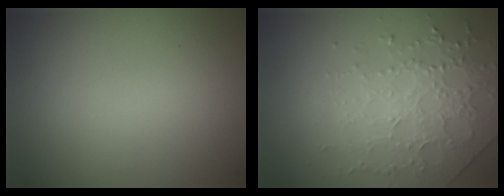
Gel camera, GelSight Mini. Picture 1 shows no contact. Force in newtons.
{"total": 3.7, "press": 3.5, "slide": 1.1}